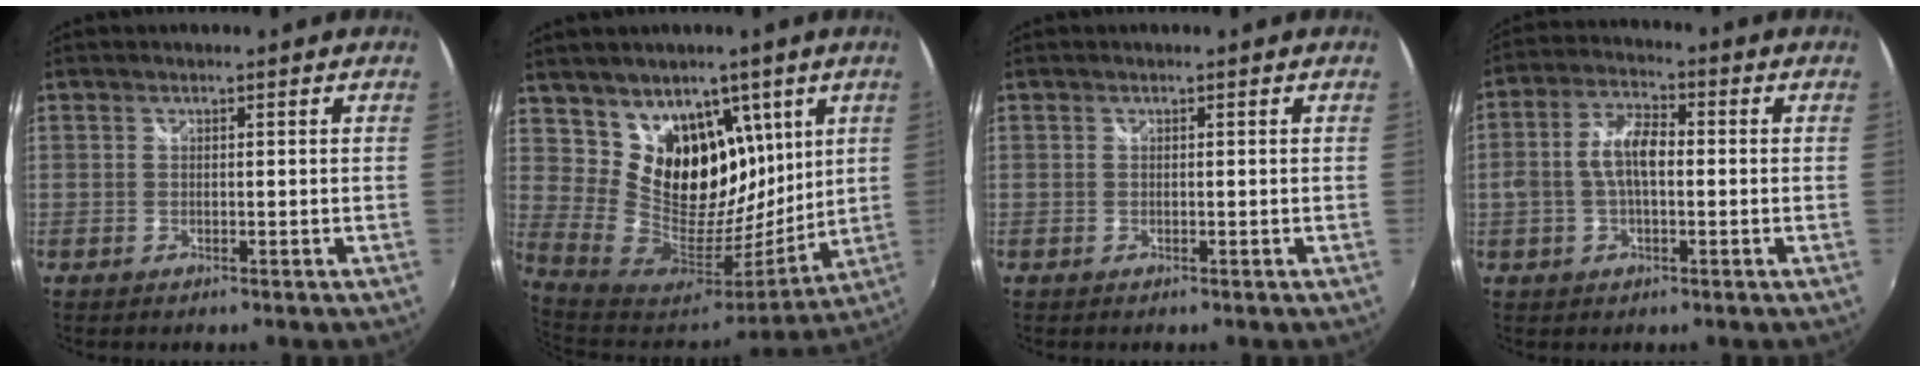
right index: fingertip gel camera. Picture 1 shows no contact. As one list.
[{"total": 19.3, "force": [9.6, 14.2, 9.0], "torque": [-0.168, -0.015, 0.183]}, {"total": 0.0}, {"total": 7.6, "force": [-0.5, 3.7, 6.6], "torque": [-0.131, 0.013, -0.008]}]